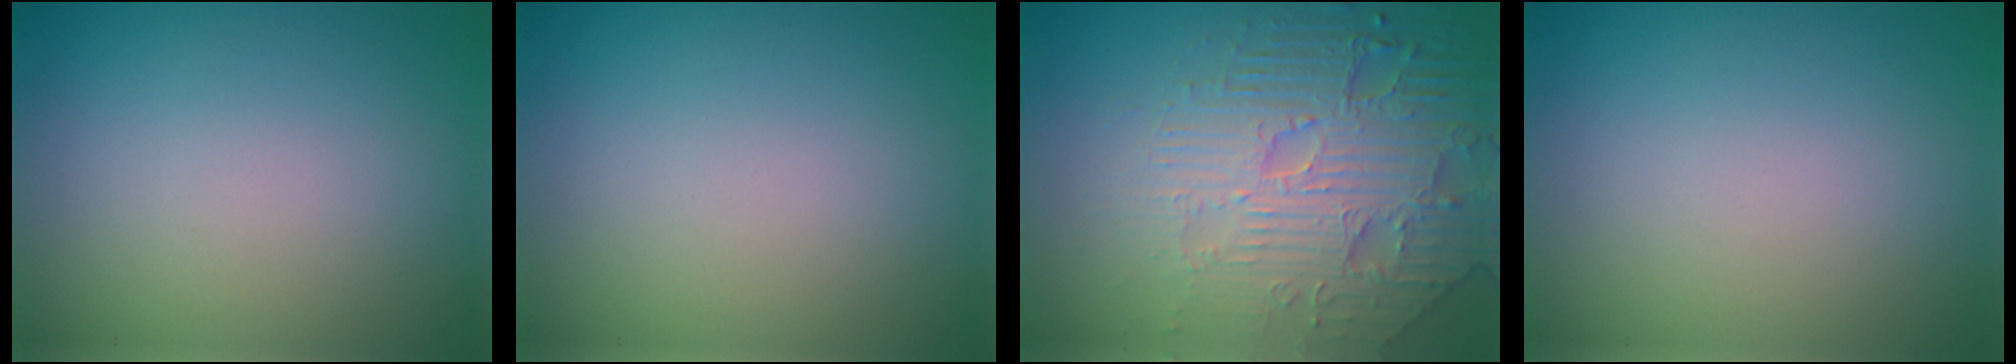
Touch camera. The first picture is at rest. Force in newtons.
{"total": 0.0}
{"total": 7.8, "press": 5.8, "slide": 5.3}
{"total": 0.0}